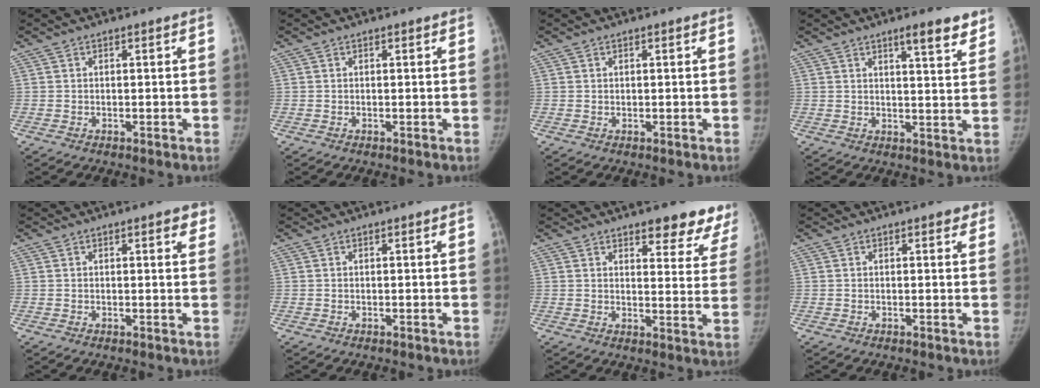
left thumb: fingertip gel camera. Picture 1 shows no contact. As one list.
[{"total": 0.0}, {"total": 0.0}, {"total": 6.5, "force": [4.6, 1.2, 4.3], "torque": [-0.047, -0.029, 0.064]}, {"total": 2.5, "force": [1.5, 0.9, 1.8], "torque": [-0.007, -0.003, 0.012]}, {"total": 0.0}, {"total": 11.5, "force": [9.3, 4.3, 5.4], "torque": [-0.007, -0.050, 0.094]}, {"total": 1.5, "force": [0.9, 0.8, 0.8], "torque": [0.006, -0.001, 0.006]}]